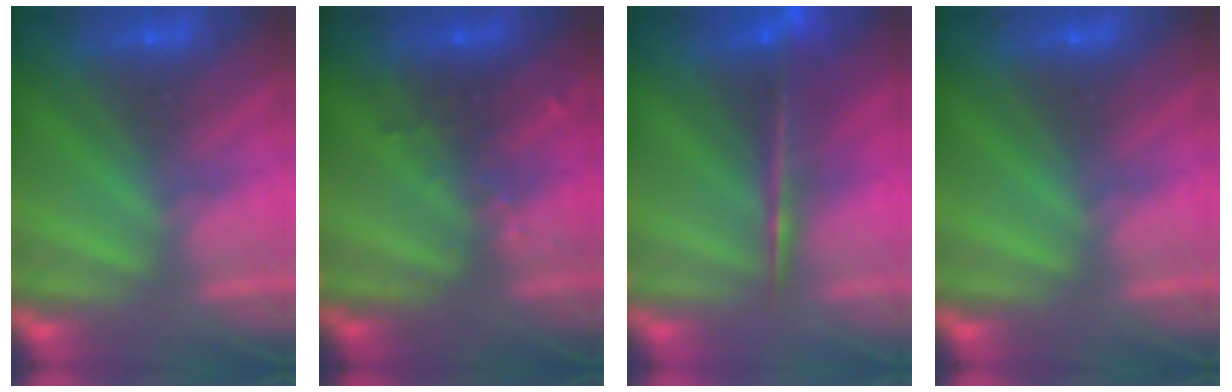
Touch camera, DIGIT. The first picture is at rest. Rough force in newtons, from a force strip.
{"total": 3.0}
{"total": 7.9}
{"total": 0.0}